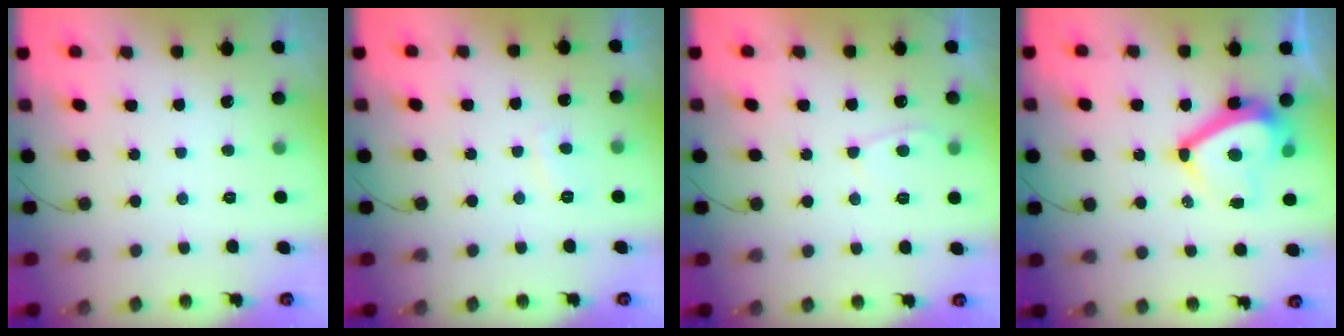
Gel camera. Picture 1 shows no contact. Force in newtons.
{"total": 2.2, "press": 2.1, "slide": 0.8}
{"total": 4.0, "press": 4.0, "slide": 0.5}
{"total": 10.8, "press": 10.5, "slide": 2.5}